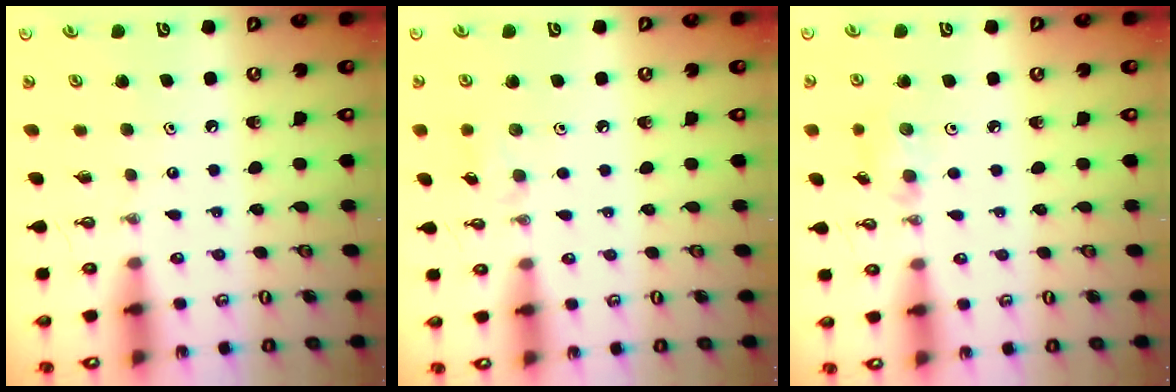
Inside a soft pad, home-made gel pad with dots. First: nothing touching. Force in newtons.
{"total": 5.3, "press": 5.1, "slide": 1.4}
{"total": 5.1, "press": 4.8, "slide": 1.7}